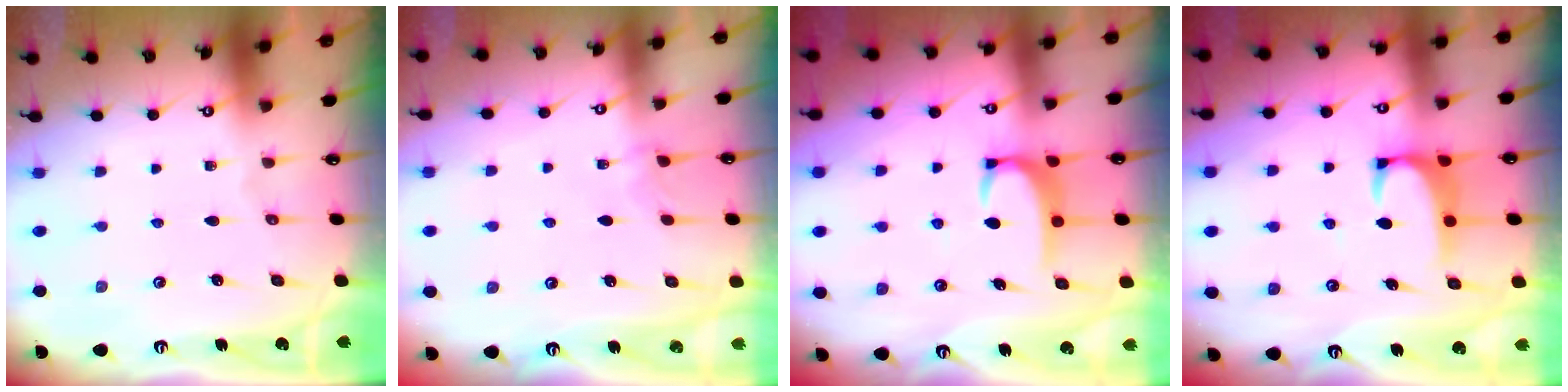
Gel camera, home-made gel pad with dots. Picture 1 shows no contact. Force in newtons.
{"total": 2.6, "press": 2.6, "slide": 0.3}
{"total": 3.0, "press": 3.0, "slide": 0.3}
{"total": 2.0, "press": 1.9, "slide": 0.6}